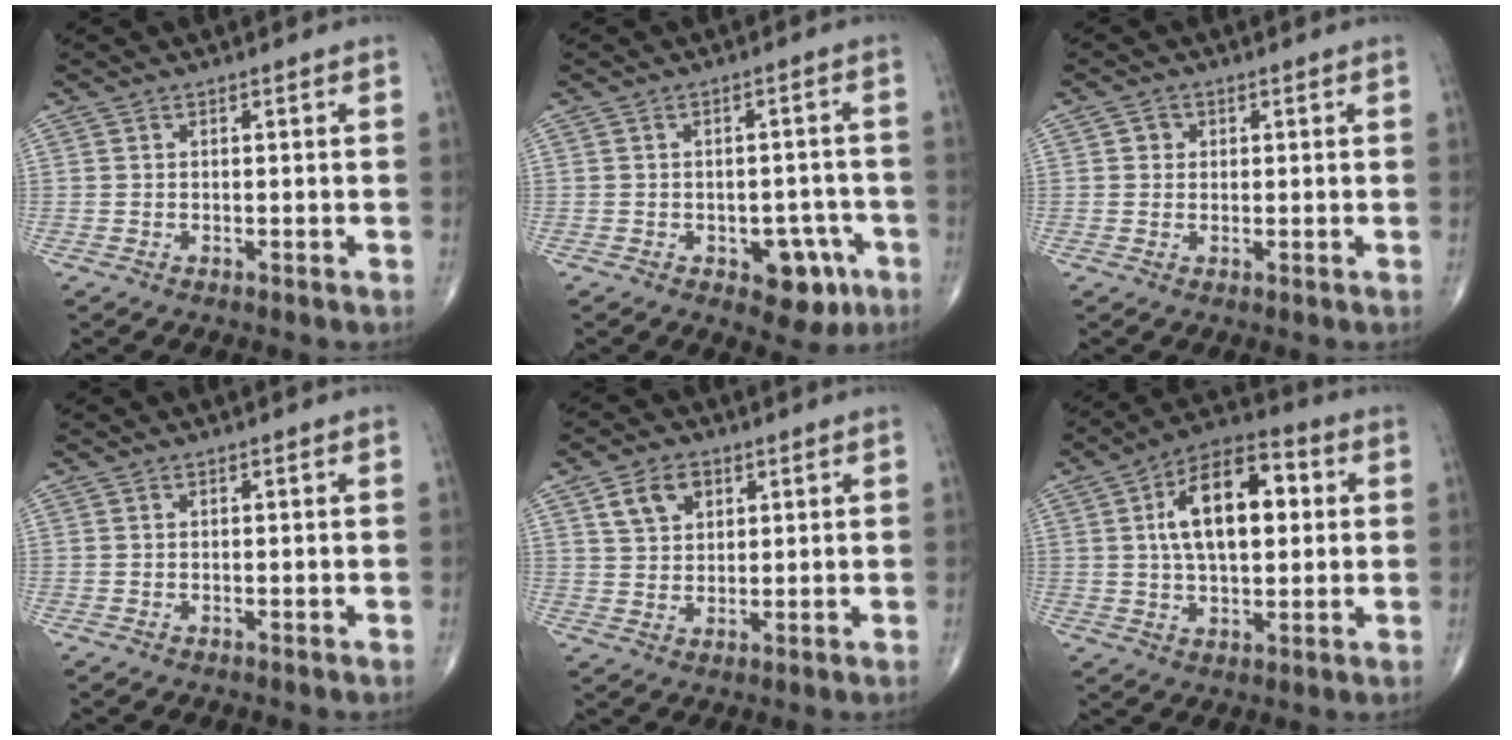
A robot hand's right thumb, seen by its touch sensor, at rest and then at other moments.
{"total": 7.5, "force": [-3.4, 4.5, 5.0], "torque": [-0.026, 0.021, -0.037]}
{"total": 1.8, "force": [0.5, 1.7, 0.5], "torque": [0.001, 0.000, 0.003]}
{"total": 0.0}
{"total": 6.5, "force": [3.0, 4.5, 3.6], "torque": [-0.045, -0.009, 0.055]}
{"total": 16.3, "force": [3.1, 8.6, 13.5], "torque": [-0.204, 0.017, 0.045]}